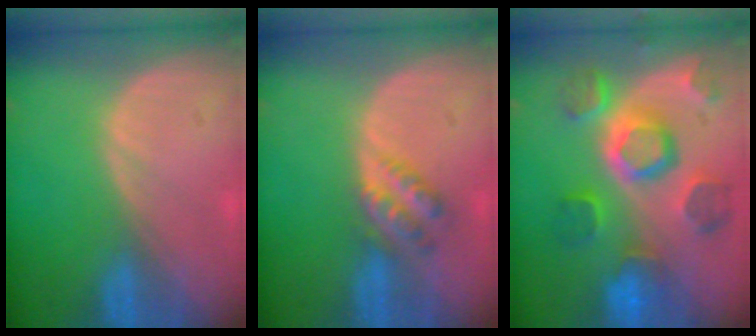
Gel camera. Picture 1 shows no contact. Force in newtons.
{"total": 4.5, "press": 4.0, "slide": 2.0}
{"total": 11.4, "press": 10.1, "slide": 5.4}